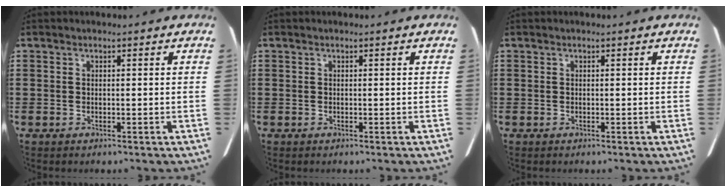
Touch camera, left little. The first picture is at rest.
{"total": 0.0}
{"total": 0.0}